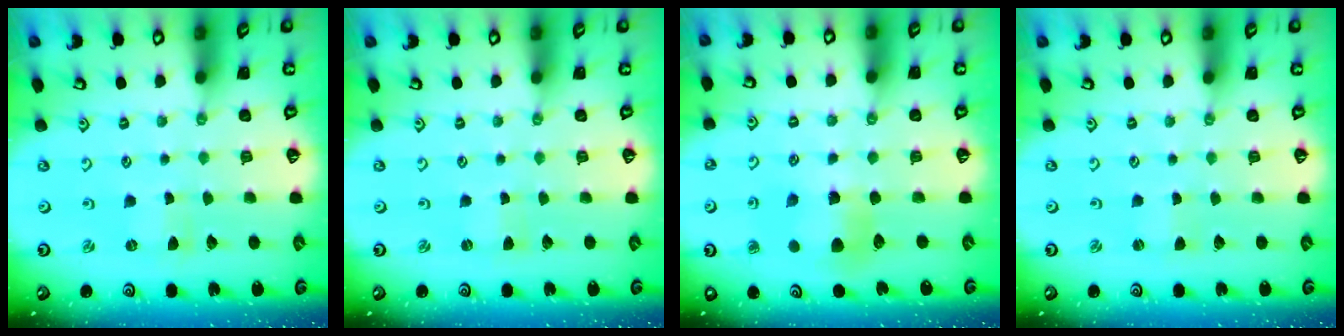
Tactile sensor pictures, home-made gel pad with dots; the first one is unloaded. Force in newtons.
{"total": 0.0}
{"total": 7.3, "press": 7.2, "slide": 0.8}
{"total": 0.6, "press": 0.6, "slide": 0.0}